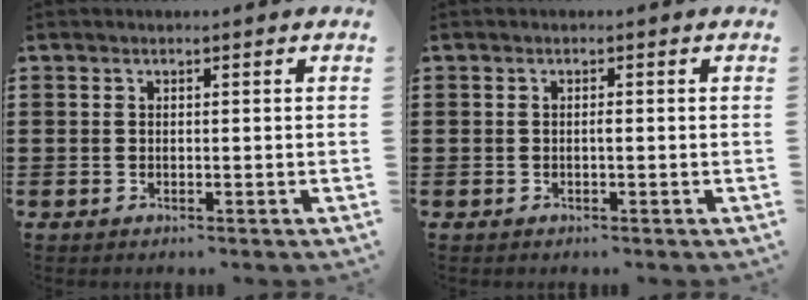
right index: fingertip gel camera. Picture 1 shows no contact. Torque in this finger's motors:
{"motor_torque": [0.12, -0.29, 0.00, 0.03]}